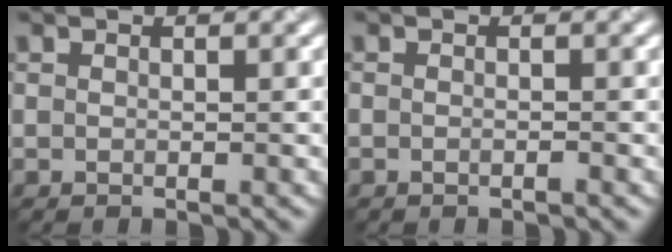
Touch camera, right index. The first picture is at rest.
{"total": 0.6, "force": [-0.6, -0.1, 0.0], "torque": [-0.001, 0.002, -0.007]}